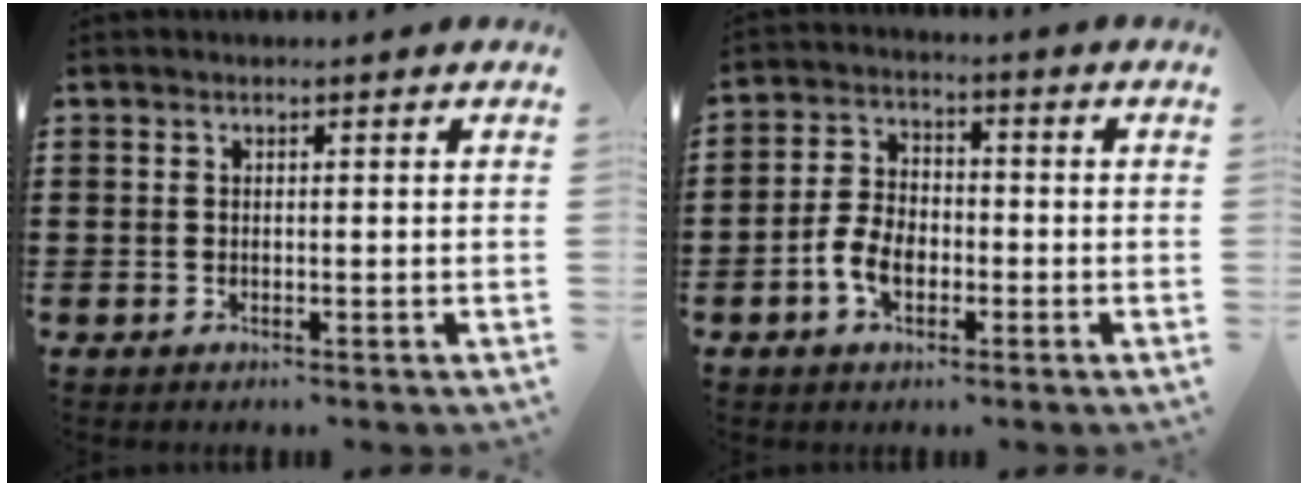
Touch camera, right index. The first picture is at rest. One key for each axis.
{"total": 5.5, "fx": -2.2, "fy": 3.4, "fz": 3.7, "tx": -0.094, "ty": 0.002, "tz": -0.047}